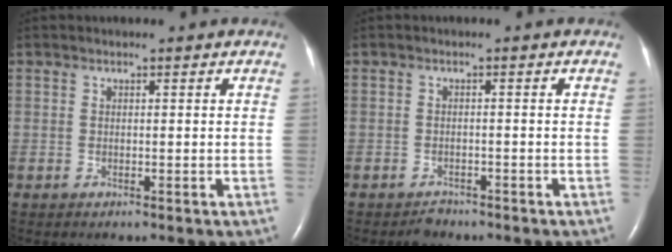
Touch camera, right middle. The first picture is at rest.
{"total": 1.5, "force": [-1.4, 0.7, 0.0], "torque": [-0.006, -0.002, -0.021]}